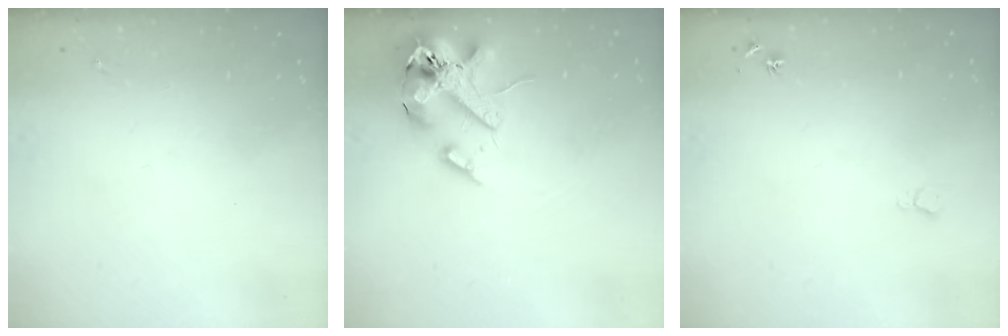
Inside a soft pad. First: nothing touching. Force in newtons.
{"total": 16.5, "press": 16.3, "slide": 2.8}
{"total": 3.9, "press": 3.9, "slide": 0.4}